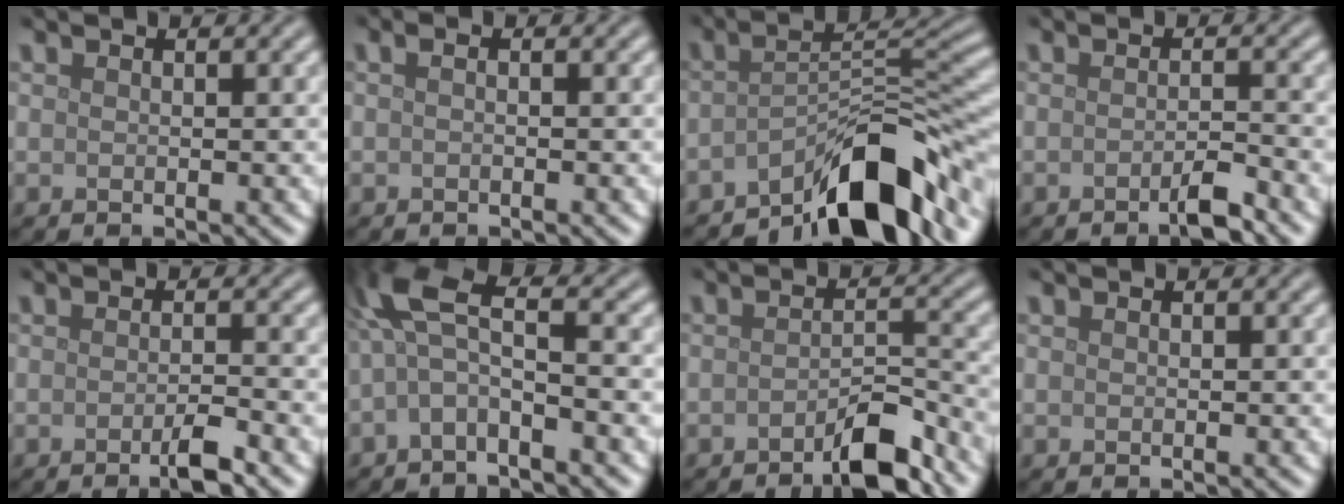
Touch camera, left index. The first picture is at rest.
{"total": 0.6, "force": [-0.1, 0.1, 0.6], "torque": [-0.014, -0.005, -0.006]}
{"total": 9.2, "force": [-6.0, 2.5, 6.6], "torque": [-0.085, 0.012, -0.100]}
{"total": 2.2, "force": [-1.4, 0.3, 1.6], "torque": [-0.023, 0.002, -0.030]}
{"total": 2.4, "force": [-1.3, 0.4, 2.0], "torque": [-0.030, -0.001, -0.026]}
{"total": 5.3, "force": [-0.7, 1.7, 5.0], "torque": [-0.107, 0.019, -0.031]}
{"total": 4.3, "force": [-3.0, 1.0, 2.9], "torque": [-0.042, 0.007, -0.054]}
{"total": 0.0}